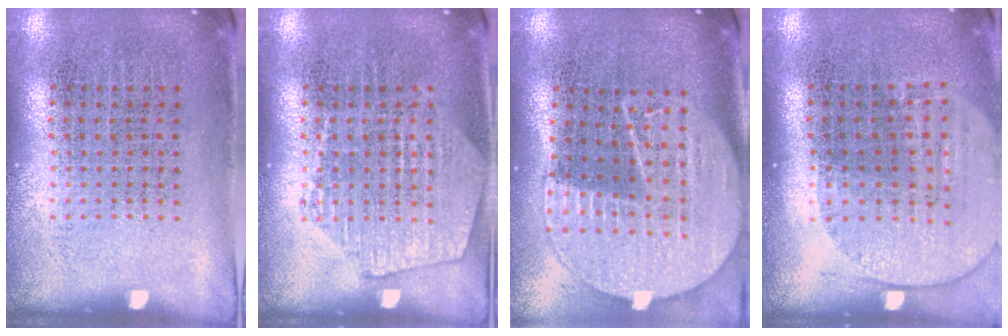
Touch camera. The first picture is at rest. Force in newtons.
{"total": 2.0, "press": 2.0, "slide": 0.3}
{"total": 2.1, "press": 1.8, "slide": 1.0}
{"total": 1.6, "press": 1.4, "slide": 0.7}